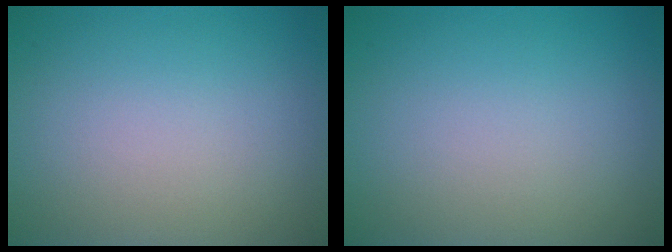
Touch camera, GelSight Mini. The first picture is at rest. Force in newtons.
{"total": 0.0}